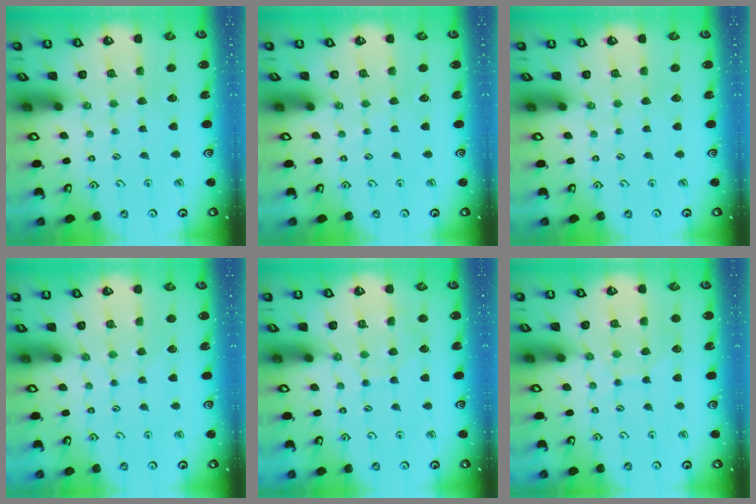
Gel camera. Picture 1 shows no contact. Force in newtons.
{"total": 0.0}
{"total": 0.0}
{"total": 5.2, "press": 5.2, "slide": 0.4}
{"total": 3.9, "press": 3.9, "slide": 0.5}
{"total": 7.9, "press": 7.8, "slide": 0.5}